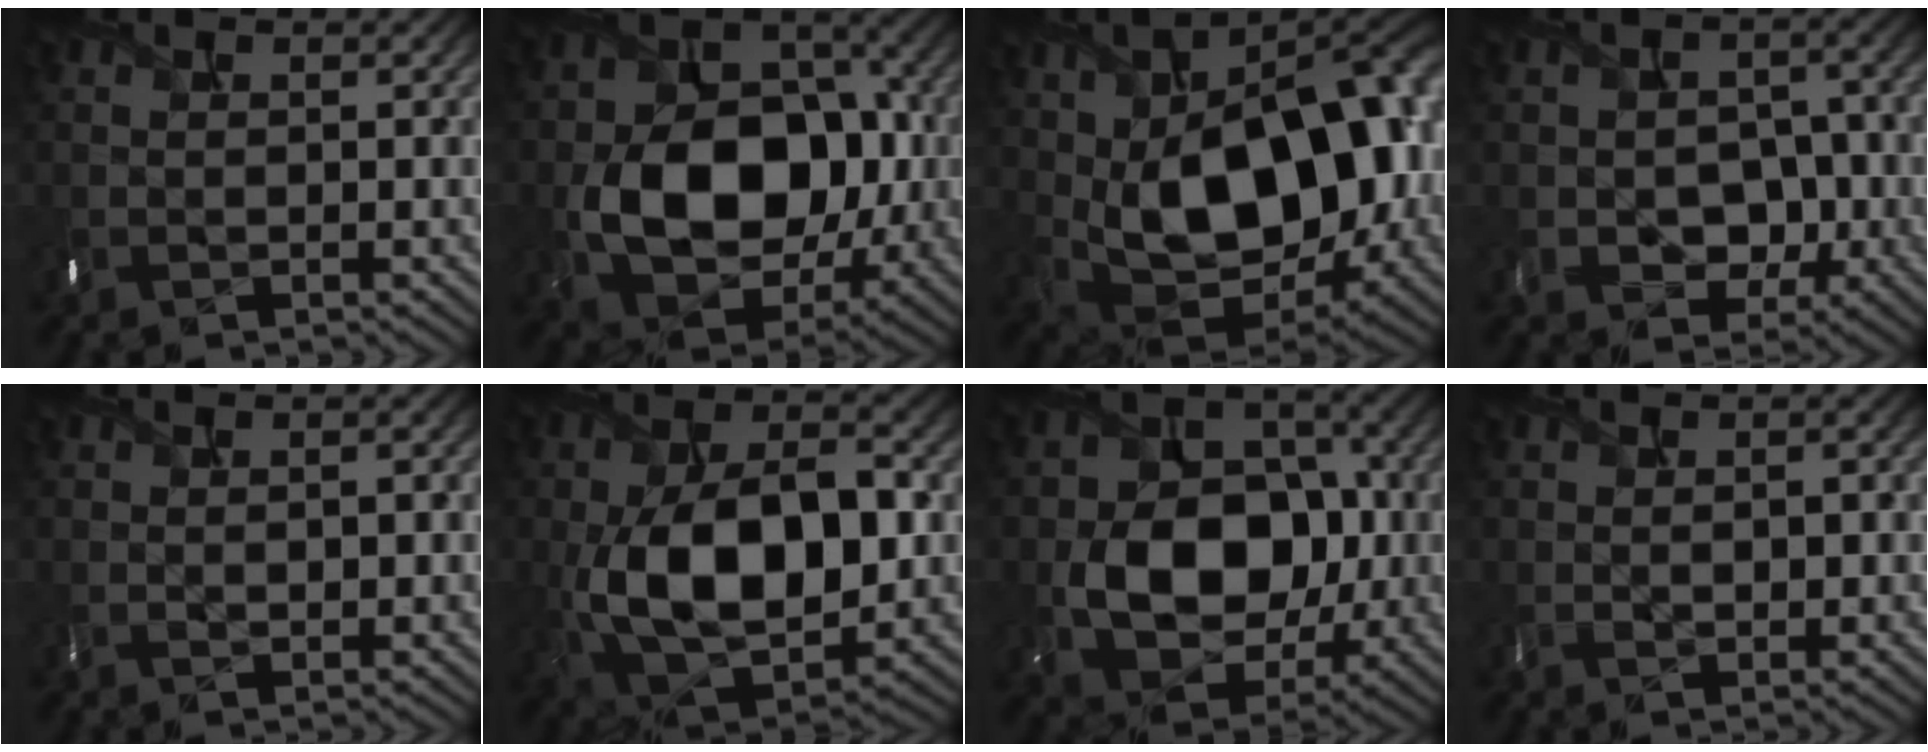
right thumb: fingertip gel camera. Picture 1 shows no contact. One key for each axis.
{"total": 12.4, "fx": -1.8, "fy": 9.2, "fz": 8.1, "tx": -0.133, "ty": -0.014, "tz": -0.022}
{"total": 20.7, "fx": 0.8, "fy": 12.6, "fz": 16.4, "tx": -0.249, "ty": -0.015, "tz": 0.011}
{"total": 5.5, "fx": -1.6, "fy": 4.2, "fz": 3.2, "tx": -0.059, "ty": -0.015, "tz": -0.013}
{"total": 2.2, "fx": 0.2, "fy": 1.4, "fz": 1.7, "tx": -0.027, "ty": 0.000, "tz": 0.012}
{"total": 13.7, "fx": -1.0, "fy": 8.0, "fz": 11.1, "tx": -0.209, "ty": -0.005, "tz": -0.014}
{"total": 10.8, "fx": -1.6, "fy": 8.3, "fz": 6.8, "tx": -0.121, "ty": -0.012, "tz": -0.020}
{"total": 2.5, "fx": 0.2, "fy": 1.6, "fz": 1.9, "tx": -0.029, "ty": 0.002, "tz": 0.014}